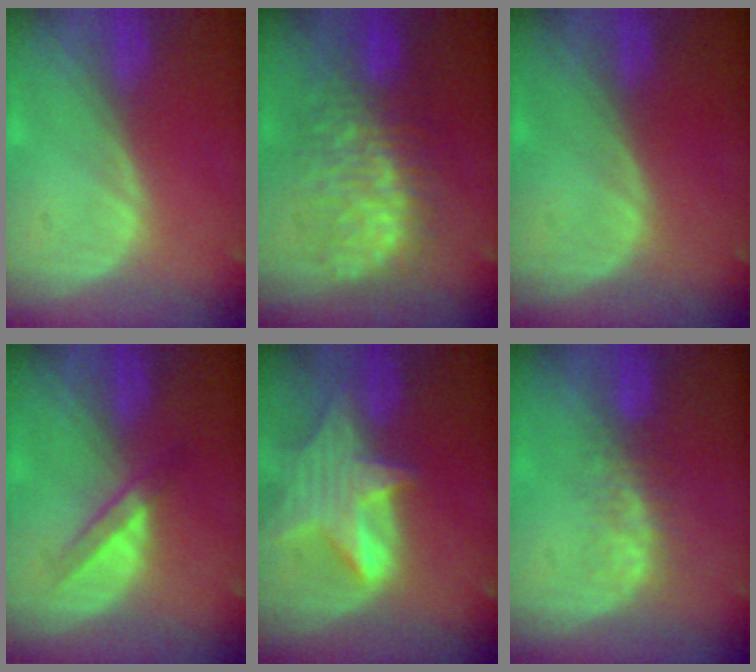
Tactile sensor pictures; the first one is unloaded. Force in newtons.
{"total": 10.1, "press": 10.0, "slide": 1.1}
{"total": 0.0}
{"total": 3.4, "press": 3.2, "slide": 1.1}
{"total": 8.4, "press": 7.5, "slide": 3.7}
{"total": 3.3, "press": 3.0, "slide": 1.4}